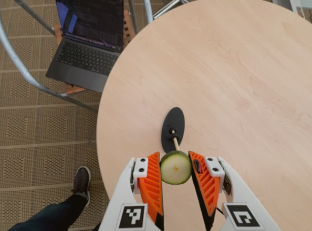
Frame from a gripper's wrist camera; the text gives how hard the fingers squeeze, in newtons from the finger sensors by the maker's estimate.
{"total": 9.5, "left": 9.9, "right": 9.1}